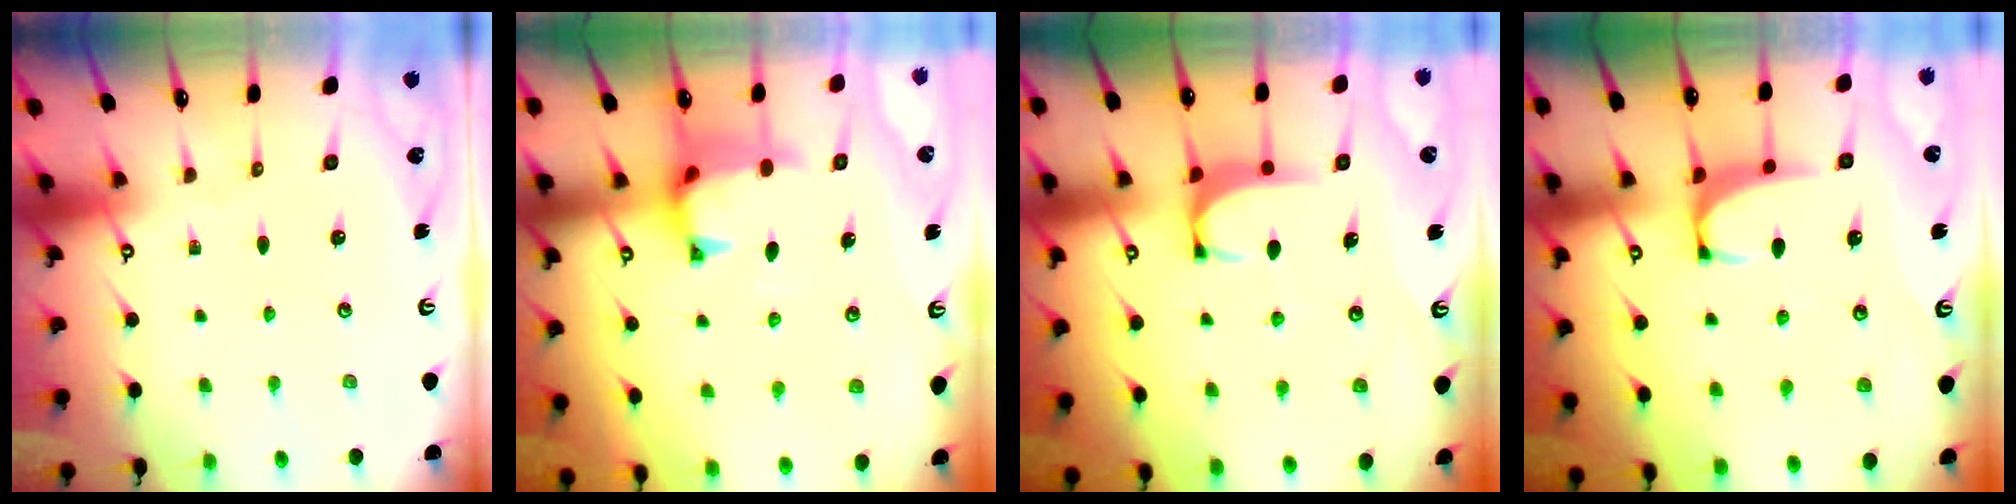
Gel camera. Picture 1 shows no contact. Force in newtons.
{"total": 1.2, "press": 0.6, "slide": 1.0}
{"total": 1.8, "press": 1.7, "slide": 0.5}
{"total": 1.5, "press": 1.2, "slide": 0.8}